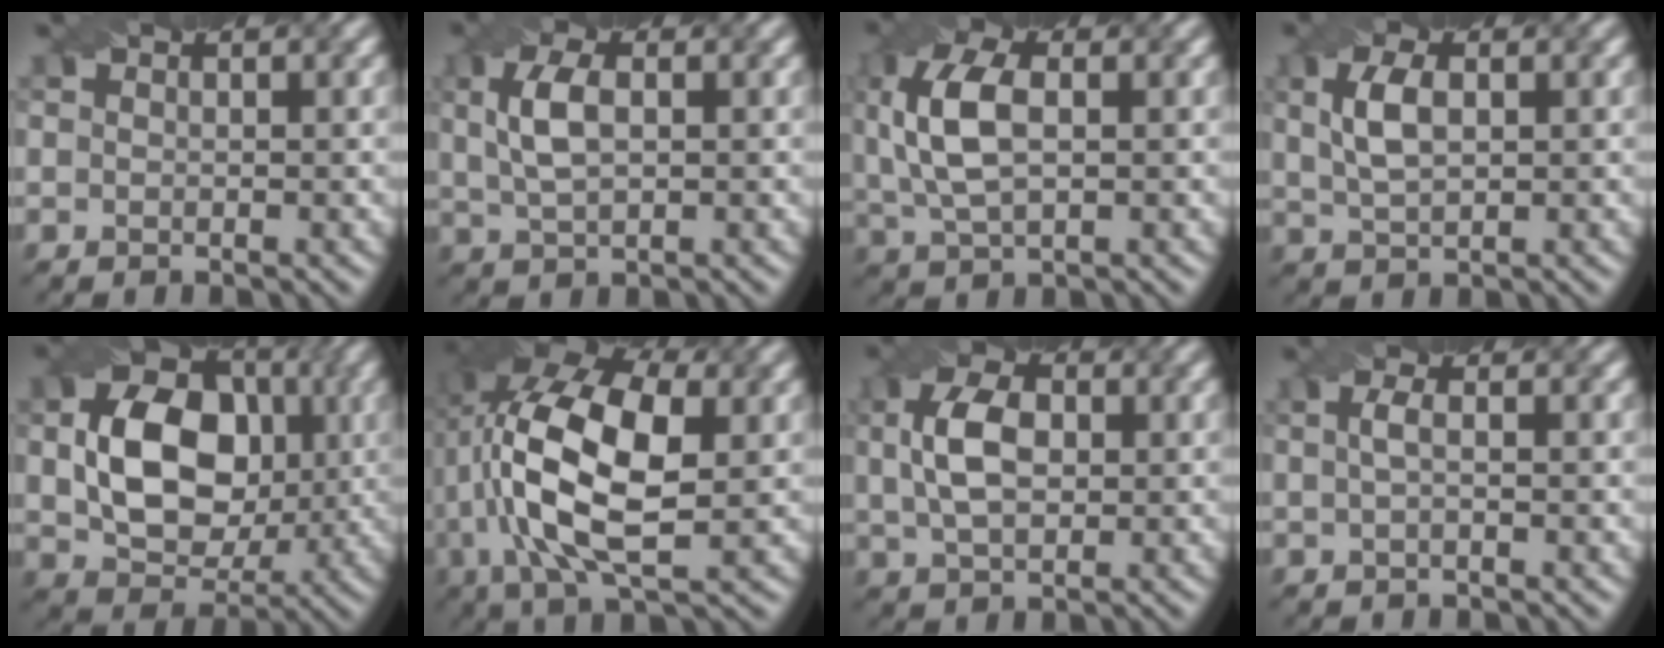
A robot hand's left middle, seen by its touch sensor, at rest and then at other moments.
{"total": 3.9, "force": [0.8, 1.9, 3.3], "torque": [-0.080, 0.006, 0.017]}
{"total": 6.7, "force": [1.1, 3.5, 5.7], "torque": [-0.132, 0.010, 0.021]}
{"total": 3.6, "force": [0.9, 1.9, 3.0], "torque": [-0.070, 0.005, 0.020]}
{"total": 9.4, "force": [0.8, 6.8, 6.4], "torque": [-0.123, 0.001, 0.018]}
{"total": 13.4, "force": [1.3, 6.3, 11.7], "torque": [-0.240, 0.012, 0.020]}
{"total": 5.3, "force": [0.8, 3.3, 4.2], "torque": [-0.089, 0.008, 0.012]}
{"total": 1.2, "force": [0.0, 0.3, 1.2], "torque": [-0.028, 0.005, 0.000]}